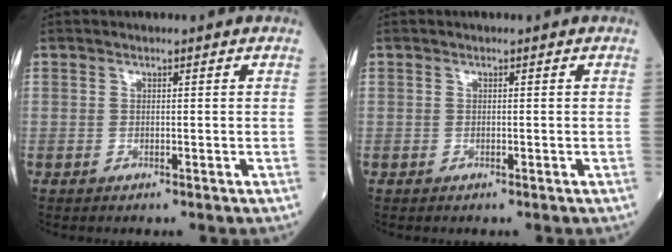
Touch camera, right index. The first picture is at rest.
{"total": 0.0}